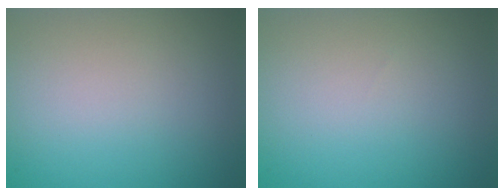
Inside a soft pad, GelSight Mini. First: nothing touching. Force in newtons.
{"total": 0.0}